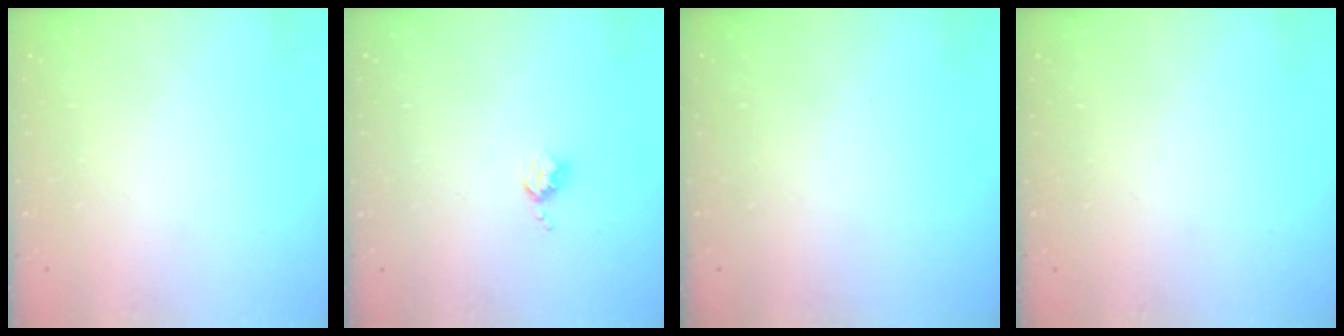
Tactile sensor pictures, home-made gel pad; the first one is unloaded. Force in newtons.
{"total": 3.3, "press": 3.3, "slide": 0.4}
{"total": 0.0}
{"total": 0.0}